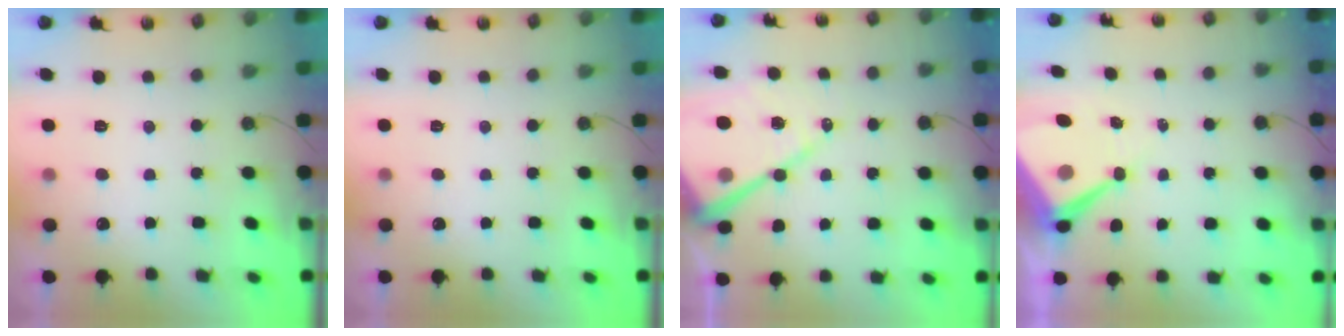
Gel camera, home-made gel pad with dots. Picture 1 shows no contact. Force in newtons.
{"total": 0.0}
{"total": 18.2, "press": 18.2, "slide": 1.6}
{"total": 9.5, "press": 9.4, "slide": 1.0}